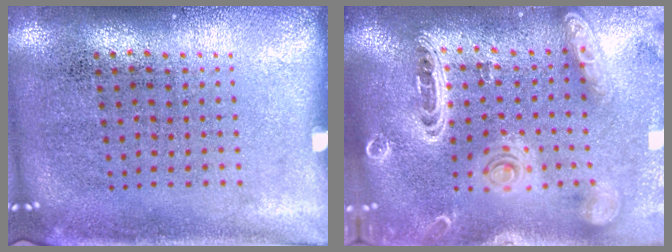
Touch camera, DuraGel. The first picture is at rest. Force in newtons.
{"total": 2.6, "press": 2.3, "slide": 1.1}